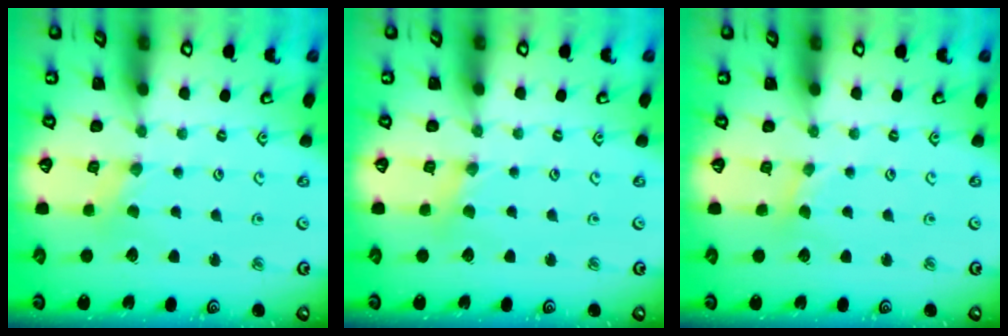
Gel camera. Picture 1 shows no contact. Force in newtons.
{"total": 2.0, "press": 2.0, "slide": 0.4}
{"total": 1.1, "press": 1.1, "slide": 0.3}